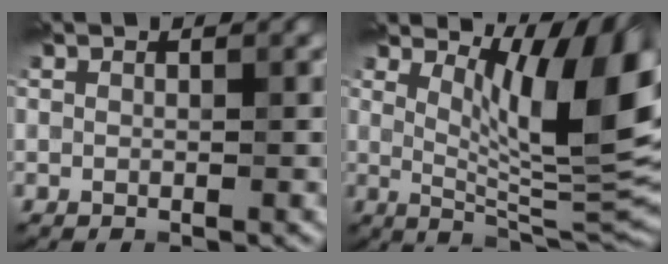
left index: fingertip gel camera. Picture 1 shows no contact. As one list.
[{"total": 10.4, "force": [4.0, 2.8, 9.1], "torque": [-0.134, -0.011, 0.075]}]